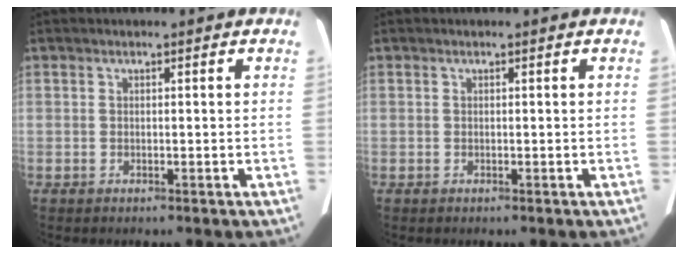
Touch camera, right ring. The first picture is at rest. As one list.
[{"total": 0.0}]